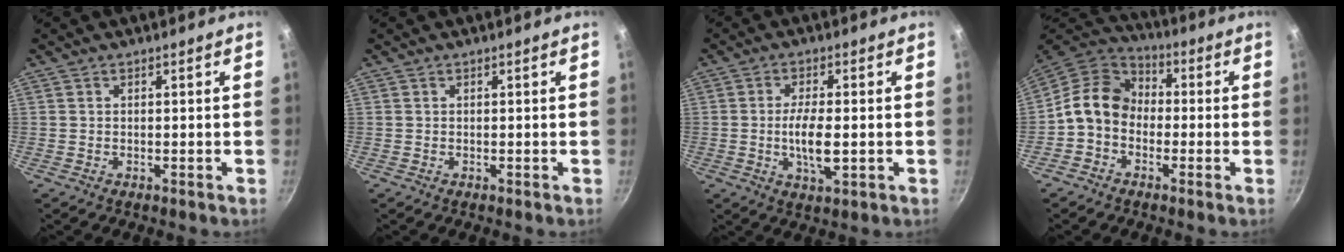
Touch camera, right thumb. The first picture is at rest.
{"total": 0.0}
{"total": 6.9, "force": [-0.9, 2.3, 6.4], "torque": [-0.123, -0.002, -0.017]}
{"total": 11.2, "force": [-1.3, 9.0, 6.5], "torque": [-0.091, 0.041, -0.049]}